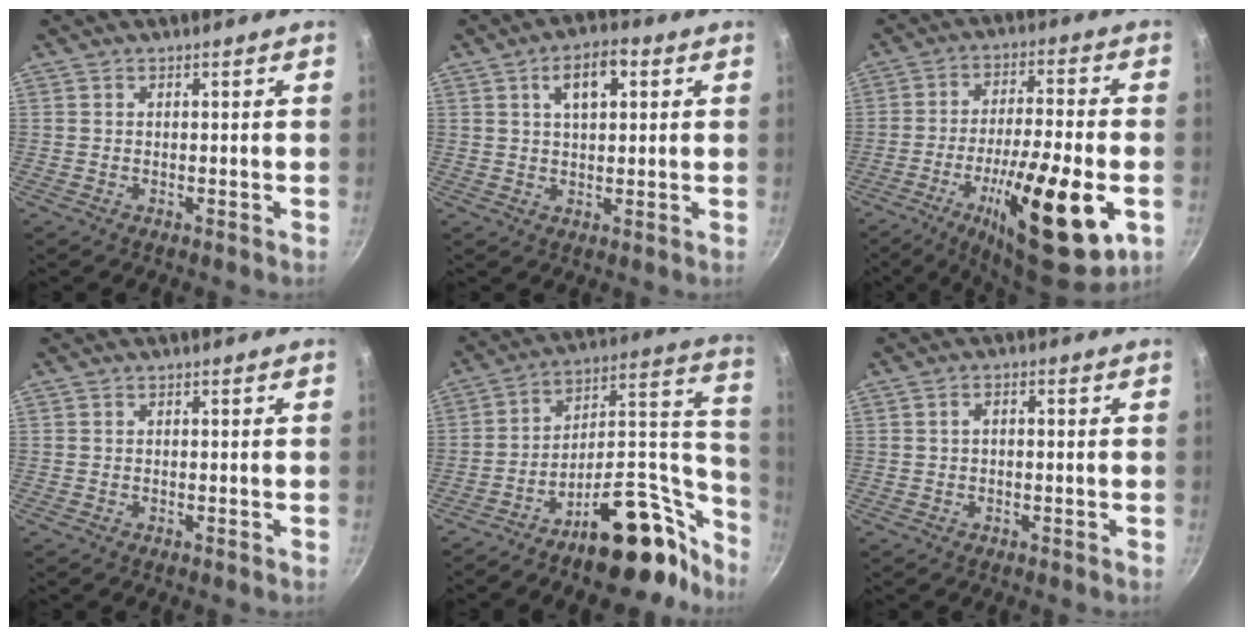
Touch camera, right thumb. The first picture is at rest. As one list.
[{"total": 7.3, "force": [2.6, 3.7, 5.8], "torque": [-0.074, 0.008, 0.041]}, {"total": 21.6, "force": [-7.6, 5.7, 19.5], "torque": [-0.301, 0.021, -0.118]}, {"total": 0.0}, {"total": 24.4, "force": [-15.4, 11.0, 15.4], "torque": [-0.147, 0.124, -0.234]}, {"total": 1.6, "force": [0.0, 0.9, 1.3], "torque": [-0.028, 0.011, 0.000]}]